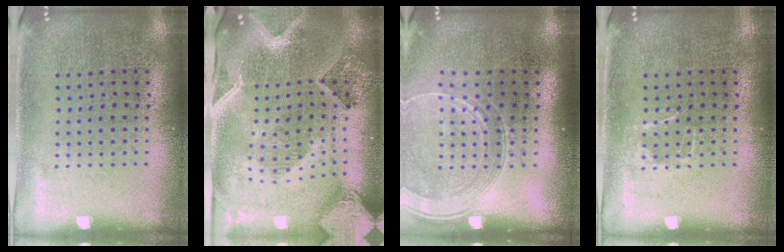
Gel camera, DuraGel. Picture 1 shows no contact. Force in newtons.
{"total": 3.0, "press": 2.6, "slide": 1.5}
{"total": 1.4, "press": 1.3, "slide": 0.5}
{"total": 0.9, "press": 0.8, "slide": 0.2}